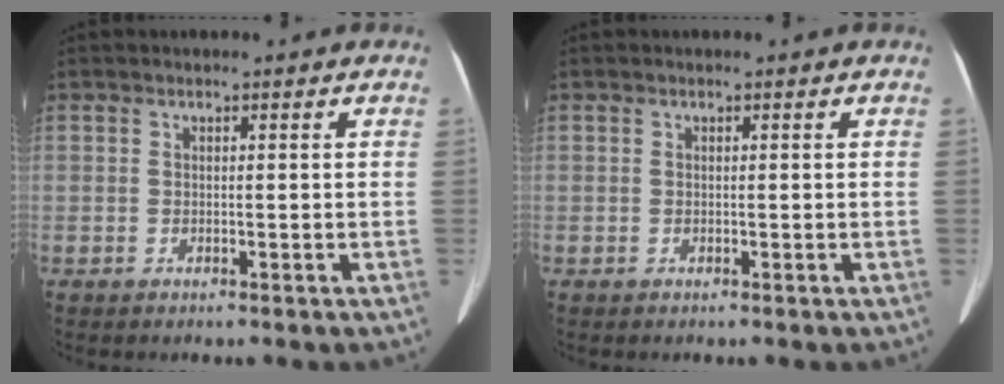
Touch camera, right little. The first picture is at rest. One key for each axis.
{"total": 0.0}